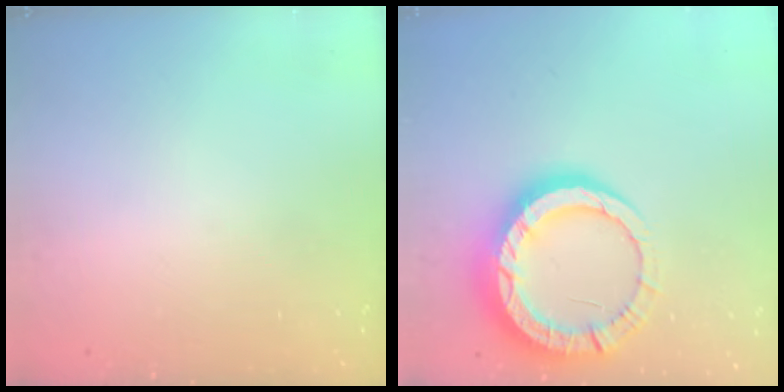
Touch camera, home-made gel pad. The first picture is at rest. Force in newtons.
{"total": 15.9, "press": 15.9, "slide": 1.5}